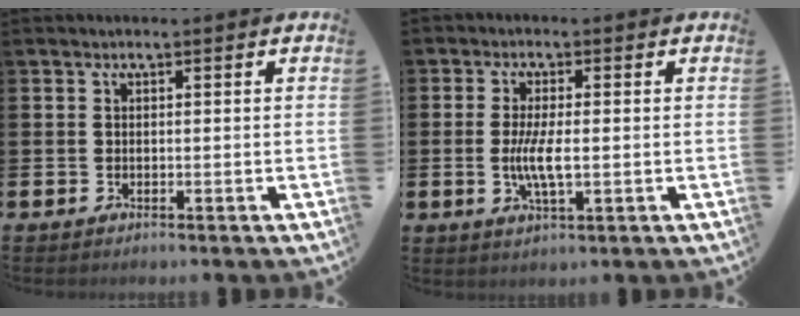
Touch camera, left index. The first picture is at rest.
{"total": 4.5, "force": [-0.3, 1.3, 4.3], "torque": [-0.074, 0.002, -0.006]}